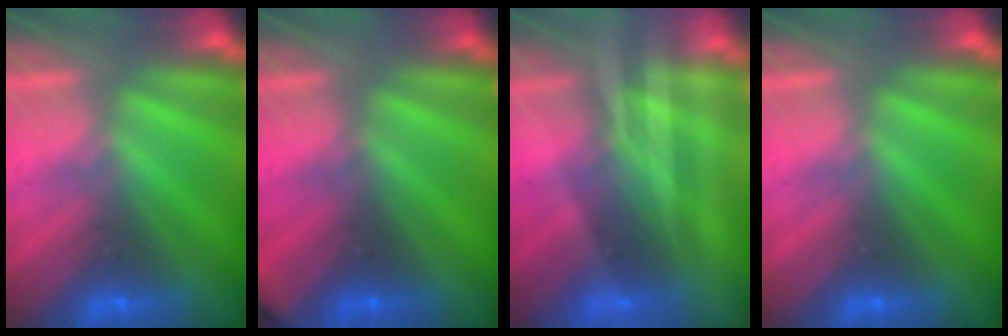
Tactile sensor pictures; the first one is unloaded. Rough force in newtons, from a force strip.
{"total": 2.2}
{"total": 2.1}
{"total": 0.0}